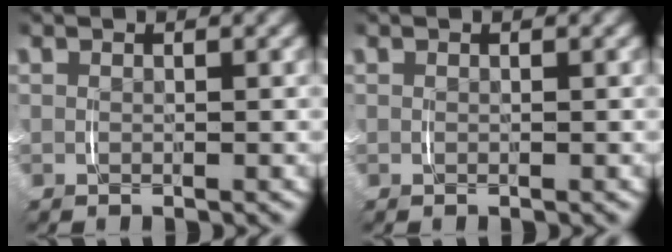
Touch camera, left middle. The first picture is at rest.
{"total": 0.0}